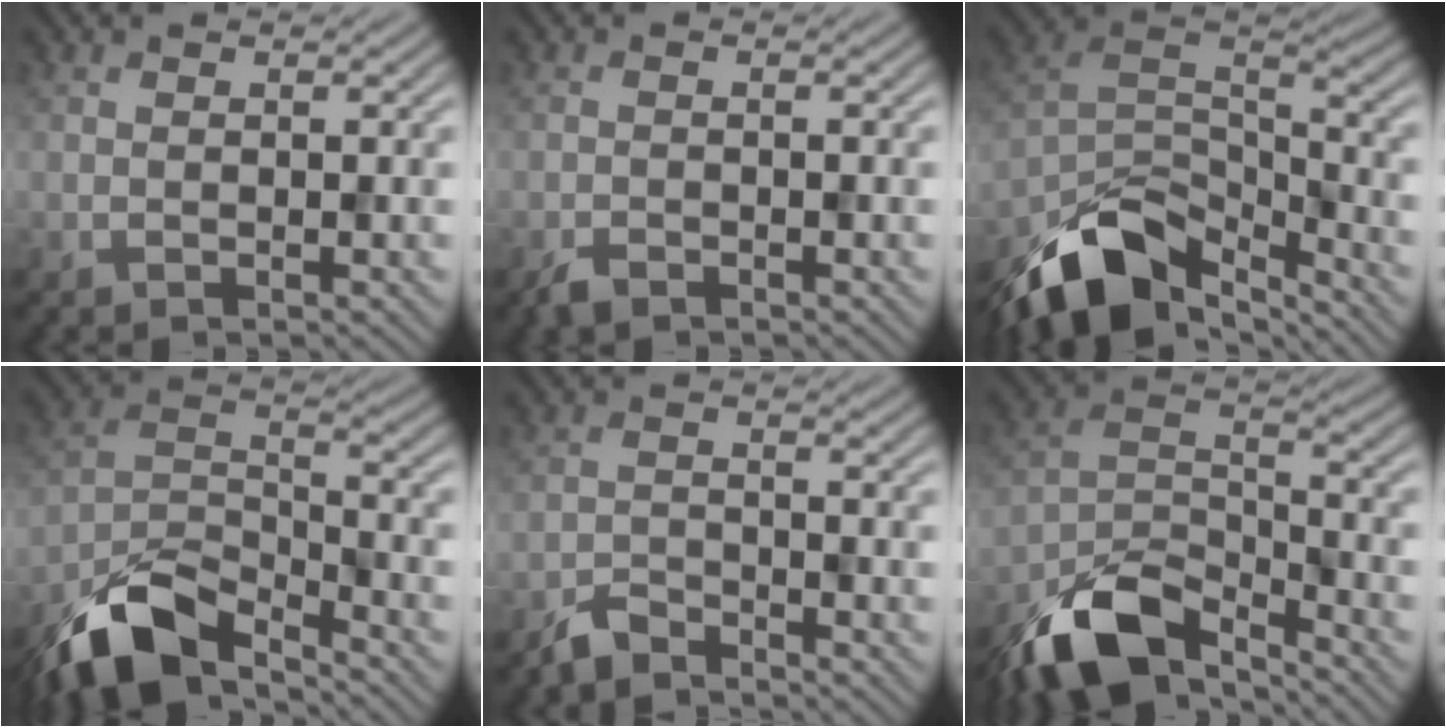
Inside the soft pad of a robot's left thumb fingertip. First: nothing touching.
{"total": 1.6, "force": [-1.3, 0.6, 0.7], "torque": [-0.016, -0.003, -0.027]}
{"total": 13.4, "force": [-9.1, 6.1, 7.7], "torque": [-0.160, -0.019, -0.175]}
{"total": 11.1, "force": [-8.3, 3.9, 6.1], "torque": [-0.117, -0.006, -0.178]}
{"total": 3.0, "force": [-2.8, 0.7, 0.9], "torque": [-0.017, -0.001, -0.064]}
{"total": 12.1, "force": [-9.1, 4.5, 6.6], "torque": [-0.134, -0.006, -0.186]}